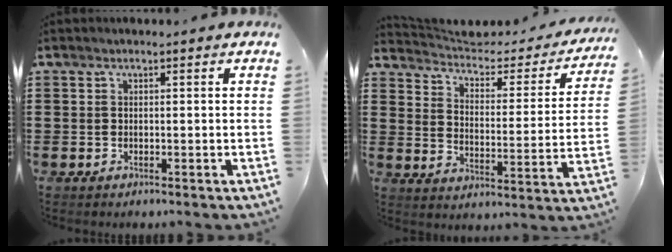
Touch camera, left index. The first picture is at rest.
{"total": 3.2, "force": [2.7, 1.0, 1.4], "torque": [-0.046, -0.025, 0.038]}